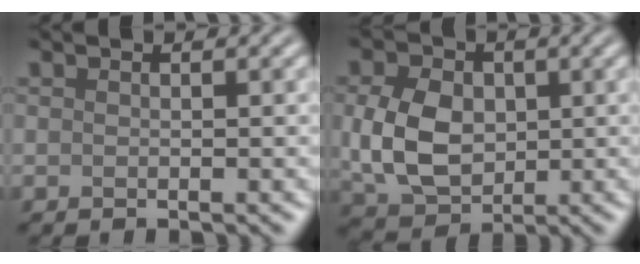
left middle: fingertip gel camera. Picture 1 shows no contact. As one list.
[{"total": 6.7, "force": [0.3, 4.9, 4.6], "torque": [-0.104, 0.003, 0.004]}]